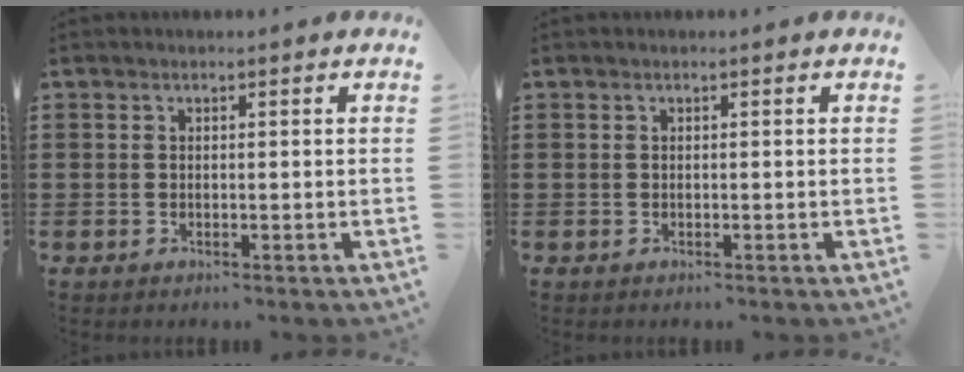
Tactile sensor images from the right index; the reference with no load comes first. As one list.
[{"total": 0.0}]